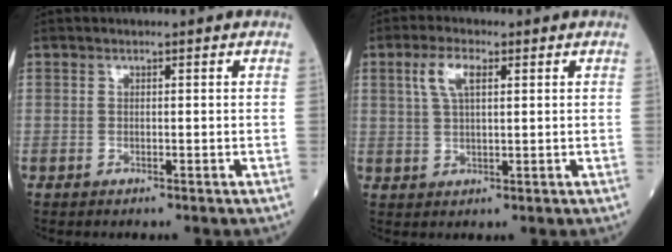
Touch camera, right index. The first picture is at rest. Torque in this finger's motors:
{"motor_torque": [0.13, 0.07, 0.12, 0.08]}